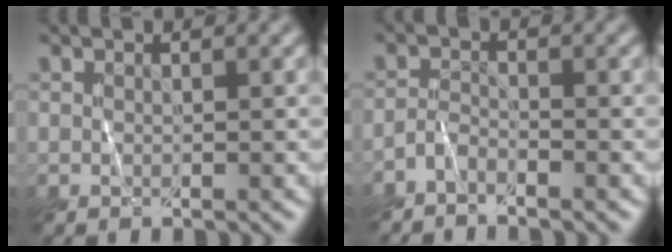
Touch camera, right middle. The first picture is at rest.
{"total": 1.4, "force": [-1.4, 0.2, 0.0], "torque": [0.000, 0.004, -0.030]}